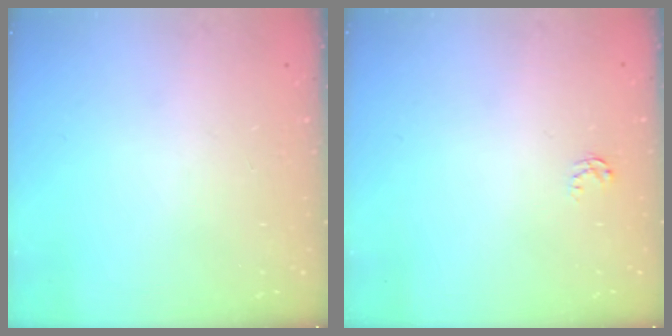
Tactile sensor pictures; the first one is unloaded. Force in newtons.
{"total": 2.6, "press": 2.6, "slide": 0.4}